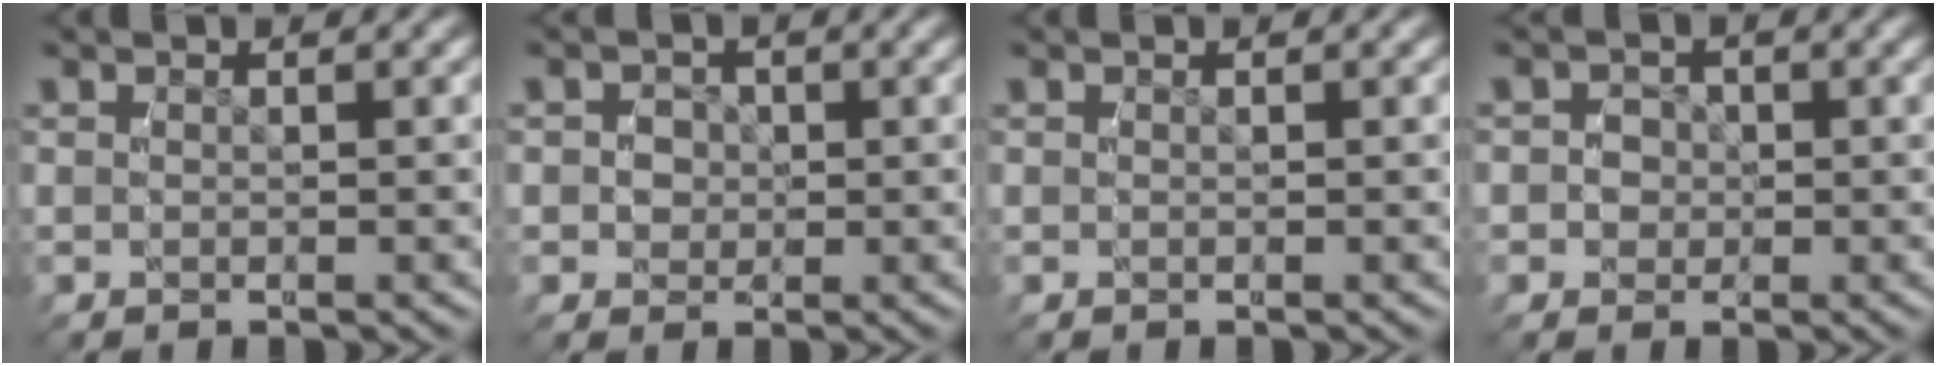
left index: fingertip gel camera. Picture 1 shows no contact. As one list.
[{"total": 3.0, "force": [0.2, 2.9, 0.8], "torque": [-0.016, -0.008, 0.005]}, {"total": 0.0}, {"total": 3.0, "force": [-0.3, 2.9, 0.6], "torque": [-0.017, -0.007, -0.006]}]